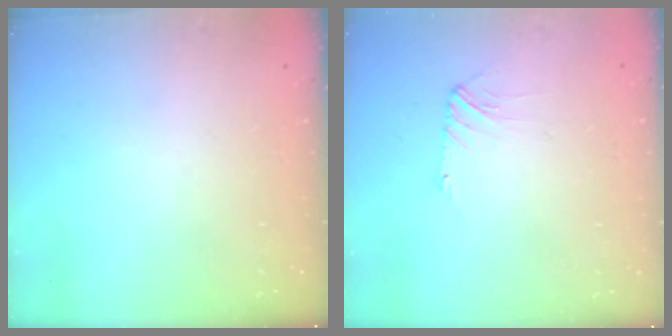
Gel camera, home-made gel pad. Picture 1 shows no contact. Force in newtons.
{"total": 2.8, "press": 2.7, "slide": 0.5}